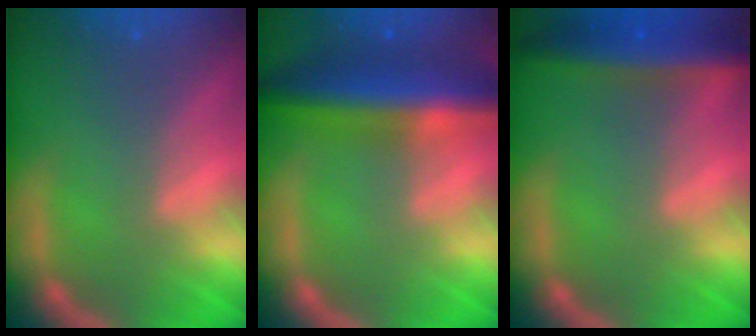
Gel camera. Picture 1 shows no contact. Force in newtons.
{"total": 8.9}
{"total": 5.9}